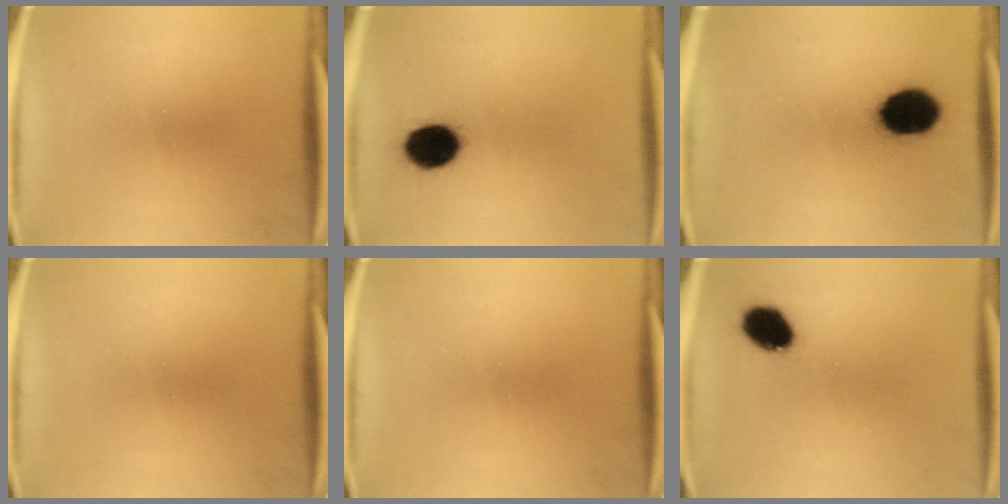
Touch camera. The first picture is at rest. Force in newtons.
{"total": 10.1}
{"total": 13.0}
{"total": 0.0}
{"total": 0.0}
{"total": 8.0}